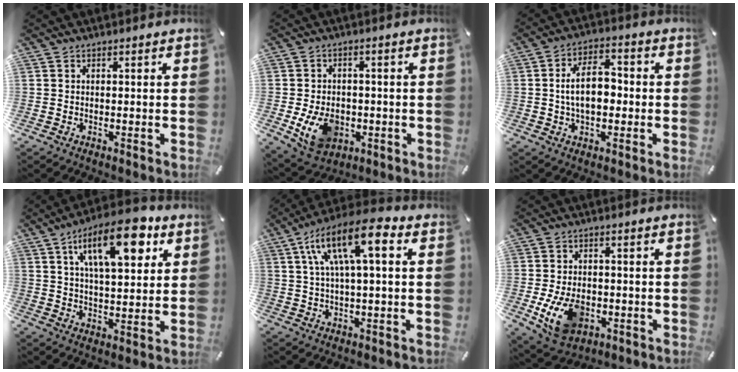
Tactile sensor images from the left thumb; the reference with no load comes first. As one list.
[{"total": 10.4, "force": [-2.7, 7.8, 6.3], "torque": [-0.124, 0.007, -0.045]}, {"total": 10.0, "force": [-0.4, 6.0, 7.9], "torque": [-0.138, 0.011, -0.009]}, {"total": 17.4, "force": [8.2, 7.6, 13.3], "torque": [-0.202, -0.023, 0.132]}, {"total": 14.1, "force": [4.3, 4.8, 12.6], "torque": [-0.238, 0.001, 0.073]}, {"total": 11.5, "force": [-3.1, 7.9, 7.7], "torque": [-0.157, 0.001, -0.055]}]